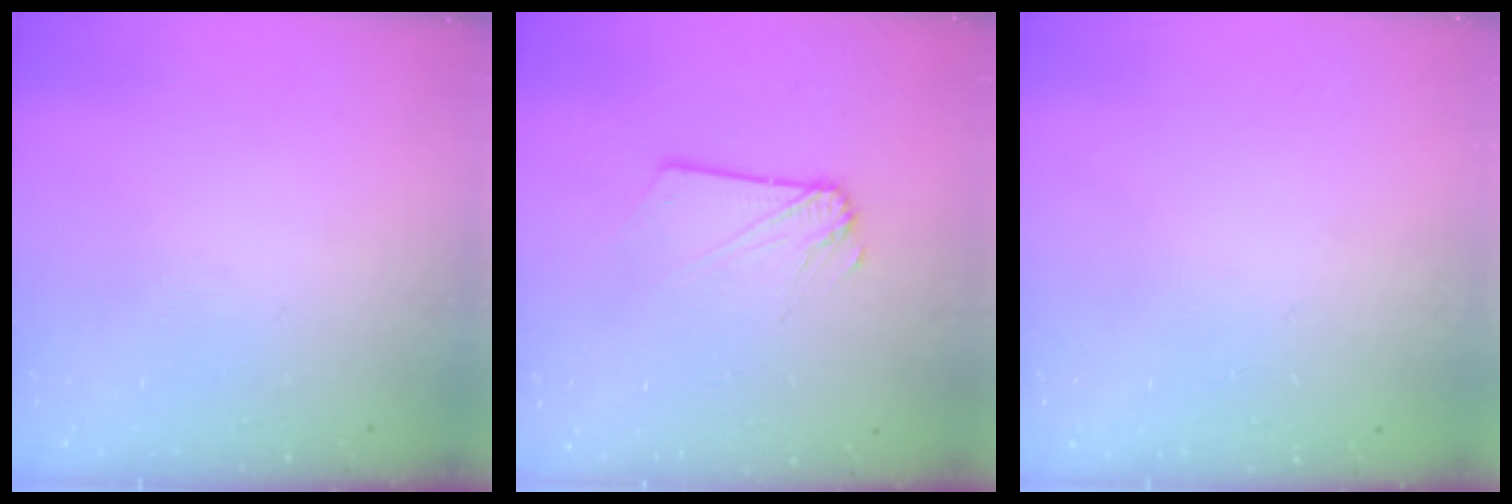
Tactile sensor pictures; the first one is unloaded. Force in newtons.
{"total": 2.1, "press": 2.1, "slide": 0.3}
{"total": 0.0}